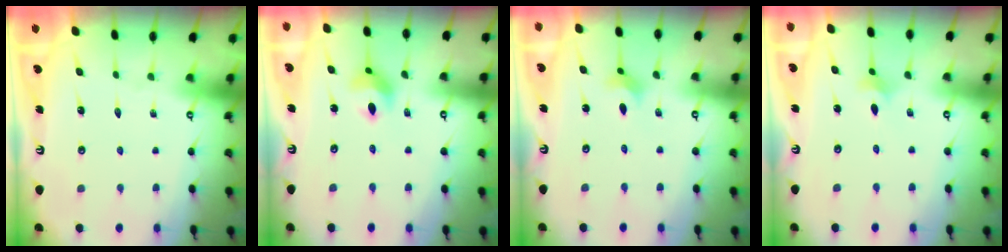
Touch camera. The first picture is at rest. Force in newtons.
{"total": 8.5, "press": 8.4, "slide": 1.0}
{"total": 2.2, "press": 2.2, "slide": 0.2}
{"total": 3.4, "press": 3.3, "slide": 0.8}